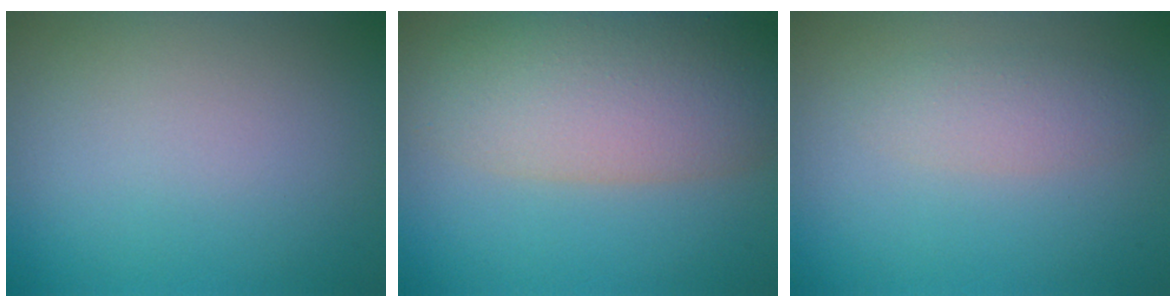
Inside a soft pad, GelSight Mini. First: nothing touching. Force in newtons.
{"total": 8.1, "press": 8.1, "slide": 0.8}
{"total": 2.3, "press": 2.3, "slide": 0.1}